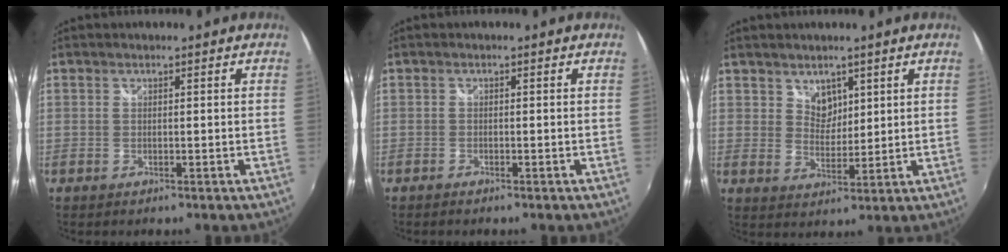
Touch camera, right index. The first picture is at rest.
{"total": 0.7, "force": [-0.7, 0.2, 0.1], "torque": [-0.005, -0.004, -0.015]}
{"total": 4.2, "force": [2.8, 2.9, 1.2], "torque": [-0.009, 0.002, 0.052]}